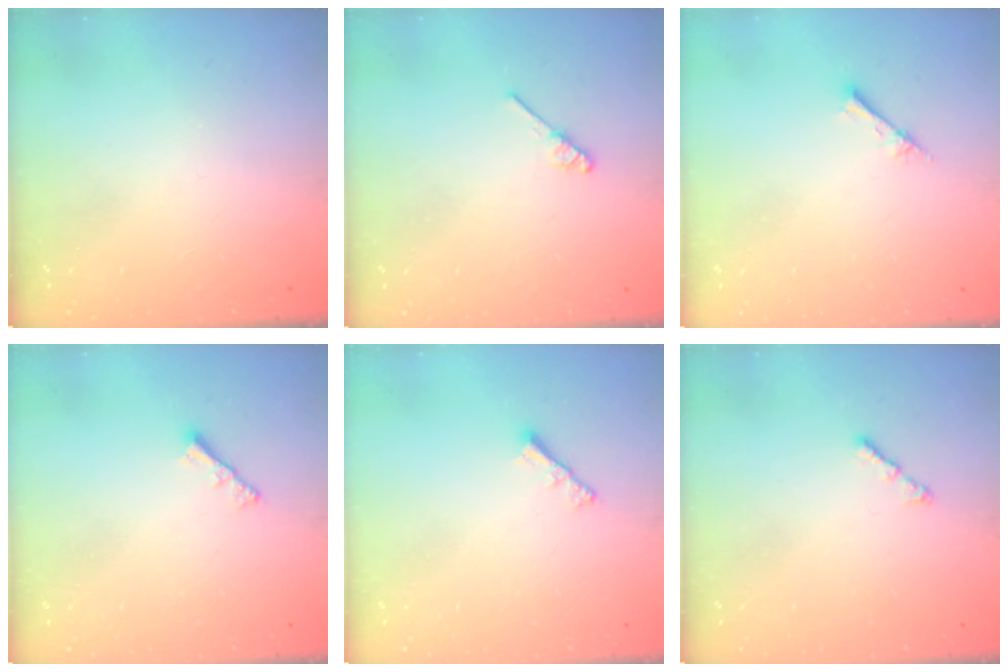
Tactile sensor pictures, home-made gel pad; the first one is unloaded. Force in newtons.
{"total": 3.7, "press": 3.7, "slide": 0.4}
{"total": 2.7, "press": 2.6, "slide": 0.3}
{"total": 2.2, "press": 2.1, "slide": 0.6}
{"total": 2.2, "press": 2.1, "slide": 0.6}
{"total": 1.6, "press": 1.5, "slide": 0.5}